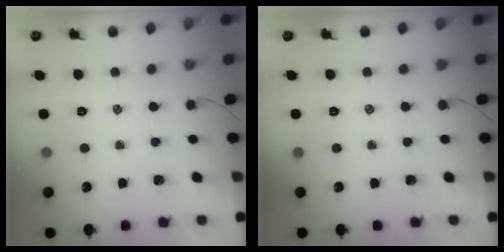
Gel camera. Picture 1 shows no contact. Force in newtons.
{"total": 0.0}